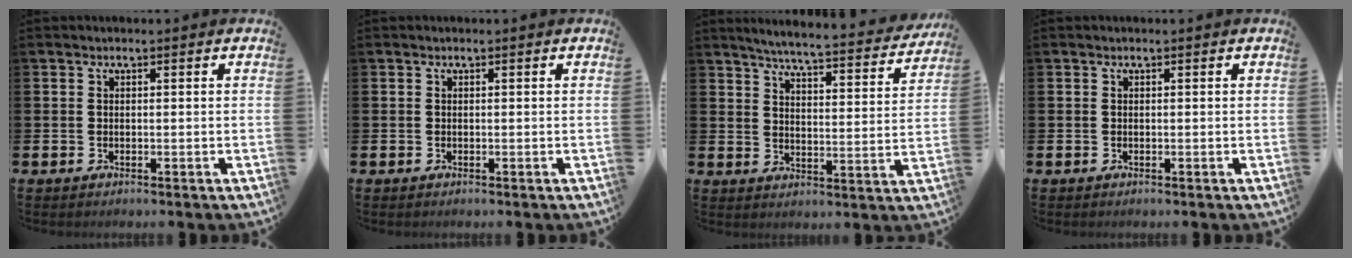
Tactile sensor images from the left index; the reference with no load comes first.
{"total": 0.0}
{"total": 5.6, "force": [5.3, 0.1, 1.8], "torque": [-0.053, -0.043, 0.086]}
{"total": 0.0}